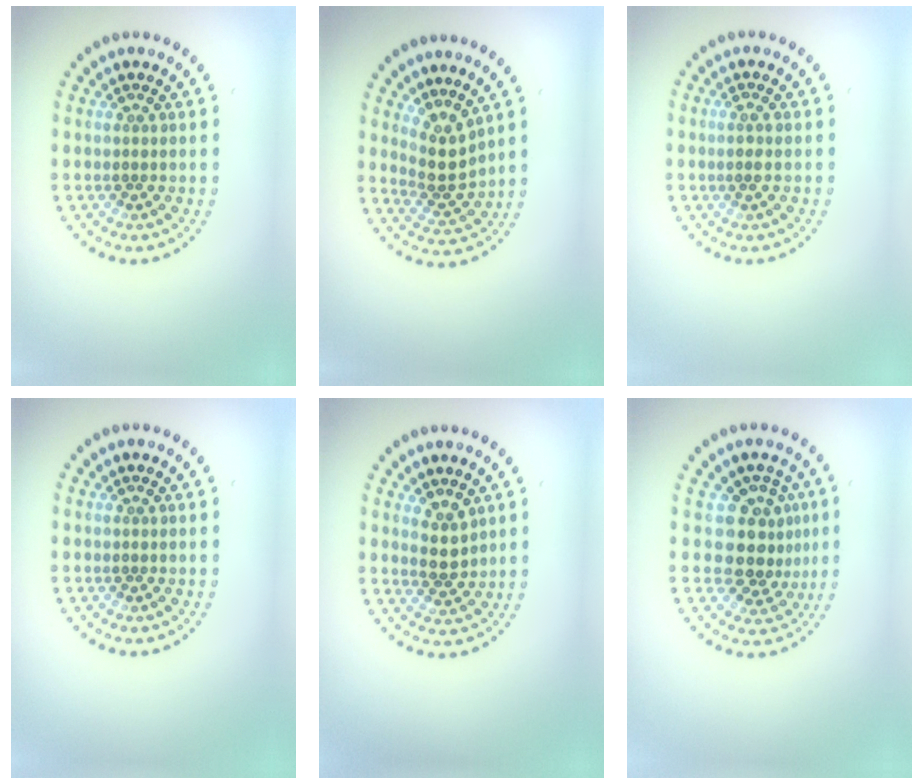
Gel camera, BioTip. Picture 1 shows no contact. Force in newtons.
{"total": 2.9, "press": 2.1, "slide": 2.0}
{"total": 0.9, "press": 0.7, "slide": 0.6}
{"total": 0.0}
{"total": 2.3, "press": 2.1, "slide": 0.8}
{"total": 4.0, "press": 3.6, "slide": 1.9}